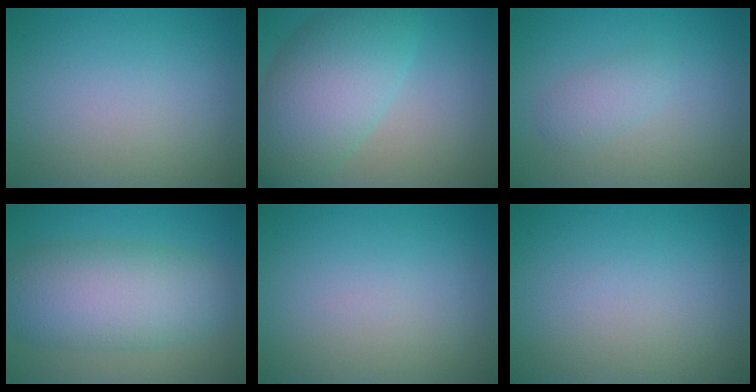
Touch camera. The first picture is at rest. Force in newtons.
{"total": 8.3, "press": 8.3, "slide": 0.2}
{"total": 1.8, "press": 1.8, "slide": 0.2}
{"total": 7.7, "press": 7.7, "slide": 0.2}
{"total": 0.0}
{"total": 0.0}